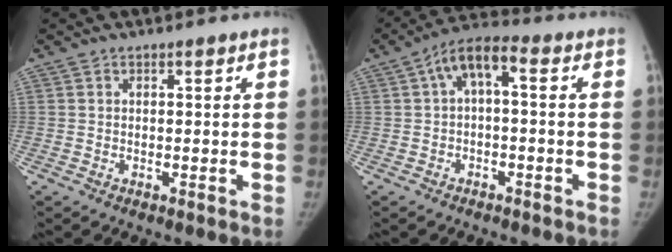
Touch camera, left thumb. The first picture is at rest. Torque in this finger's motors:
{"motor_torque": [2.48, 2.53, 0.94, -0.12, 0.29]}